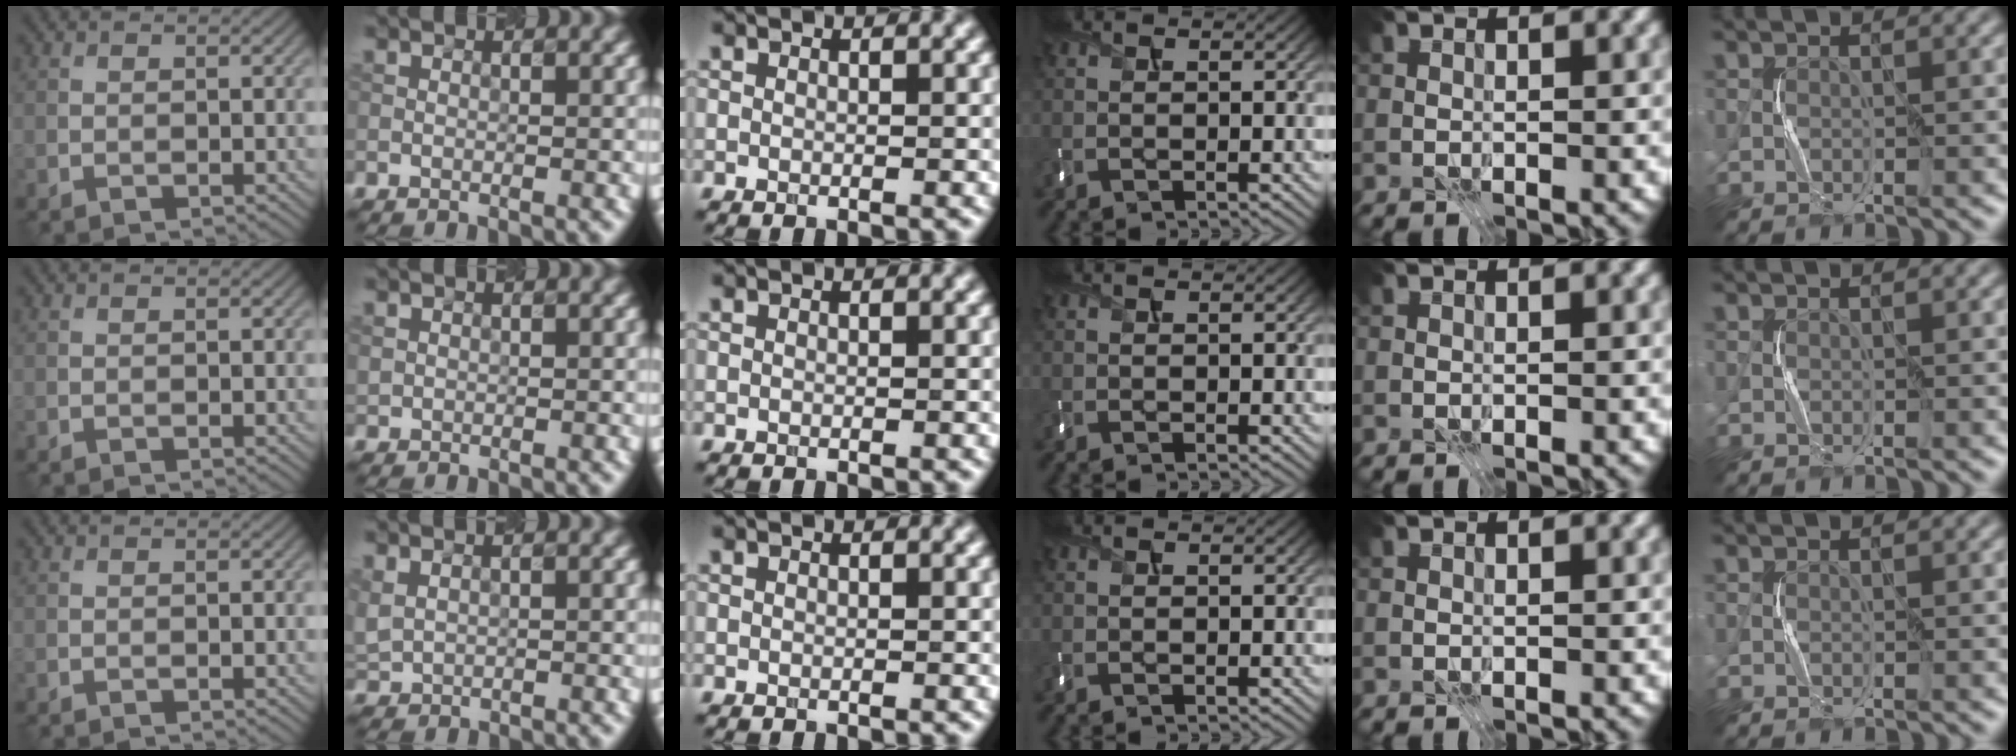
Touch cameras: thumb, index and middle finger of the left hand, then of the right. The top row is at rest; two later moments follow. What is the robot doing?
{"motion": "press", "object": "mouse"}